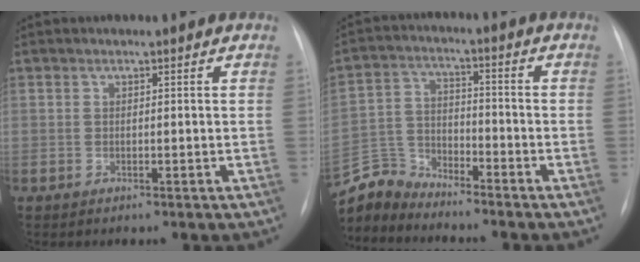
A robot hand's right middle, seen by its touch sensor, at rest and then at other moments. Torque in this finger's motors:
{"motor_torque": [0.44, -0.45, -0.02, 0.00]}